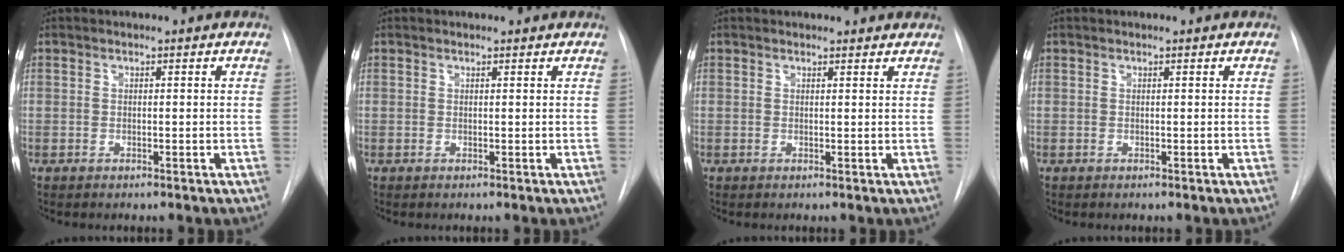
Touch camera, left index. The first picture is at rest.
{"total": 1.8, "force": [1.7, 0.4, 0.3], "torque": [-0.014, 0.011, 0.015]}
{"total": 4.1, "force": [3.8, 1.1, 0.7], "torque": [-0.006, 0.008, 0.035]}
{"total": 0.6, "force": [0.6, 0.1, 0.1], "torque": [-0.005, 0.004, 0.003]}